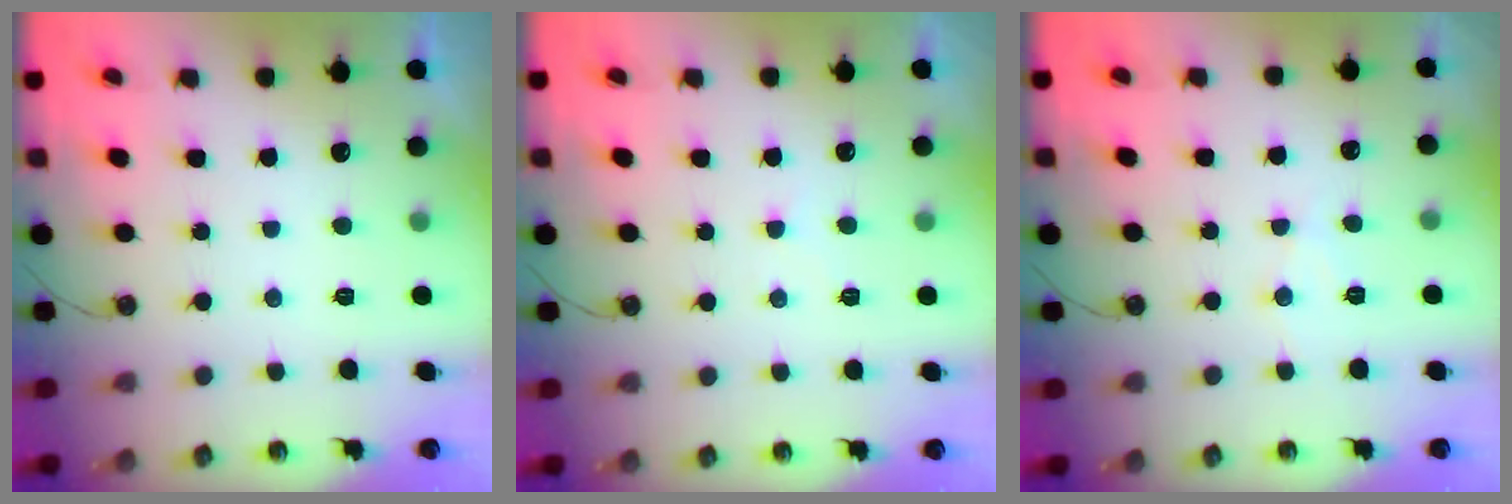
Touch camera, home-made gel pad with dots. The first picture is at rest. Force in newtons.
{"total": 4.0, "press": 3.9, "slide": 0.5}
{"total": 6.2, "press": 6.1, "slide": 0.8}